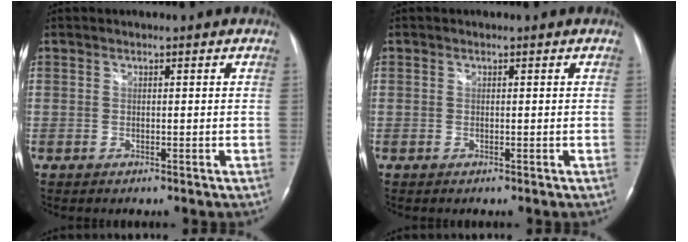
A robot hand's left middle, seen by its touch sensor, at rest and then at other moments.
{"total": 0.0}